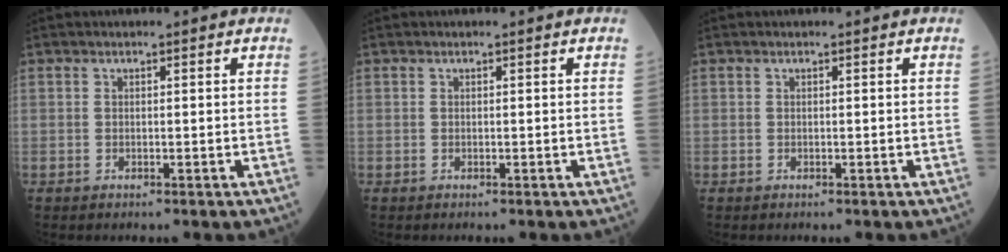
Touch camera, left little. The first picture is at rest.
{"total": 0.0}
{"total": 0.0}